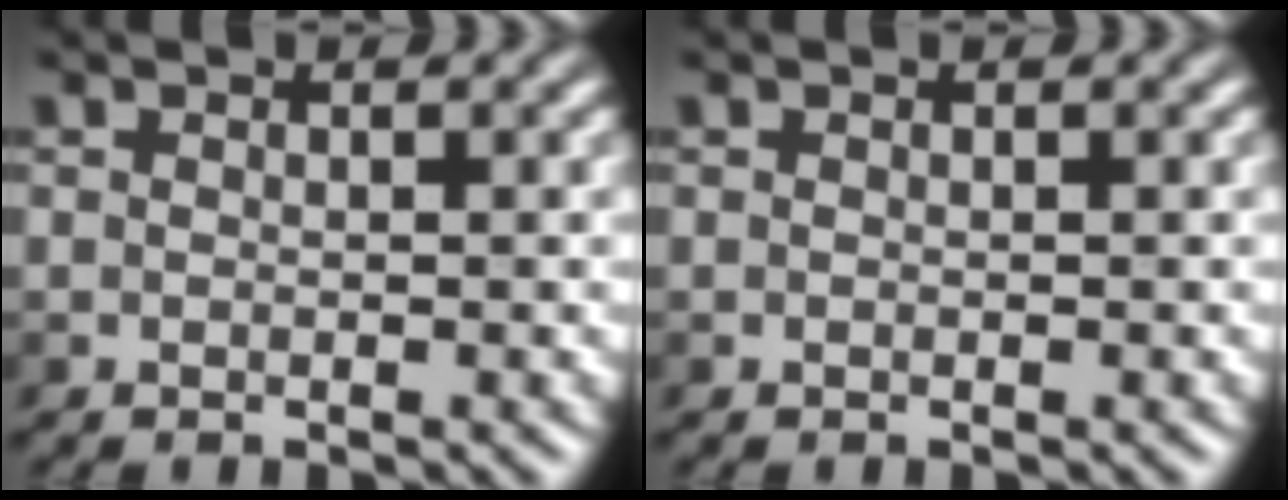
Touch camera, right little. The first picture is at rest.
{"total": 0.0}